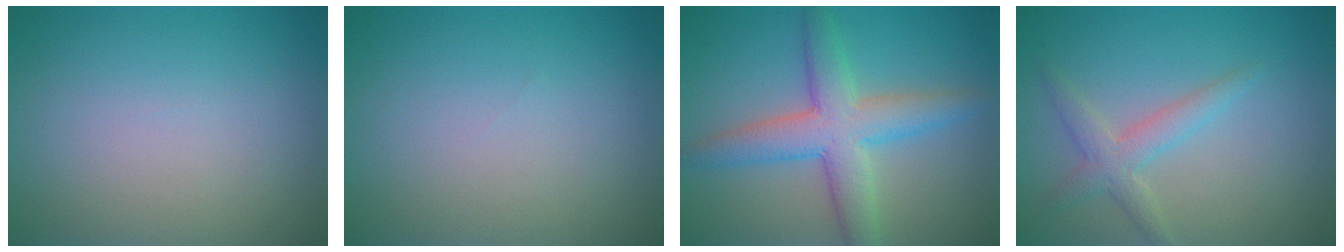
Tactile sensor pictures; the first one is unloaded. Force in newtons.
{"total": 0.0}
{"total": 5.4, "press": 5.4, "slide": 0.1}
{"total": 2.5, "press": 2.5, "slide": 0.1}